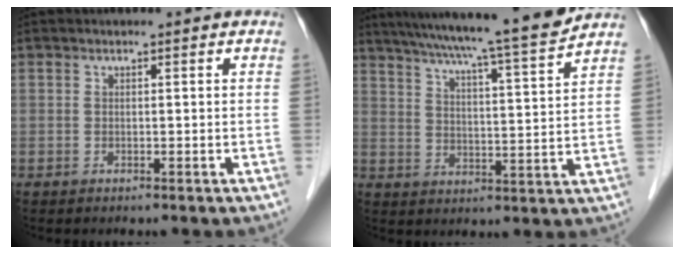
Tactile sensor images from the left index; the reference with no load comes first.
{"total": 16.7, "force": [14.8, -1.4, 7.7], "torque": [-0.130, -0.021, 0.209]}